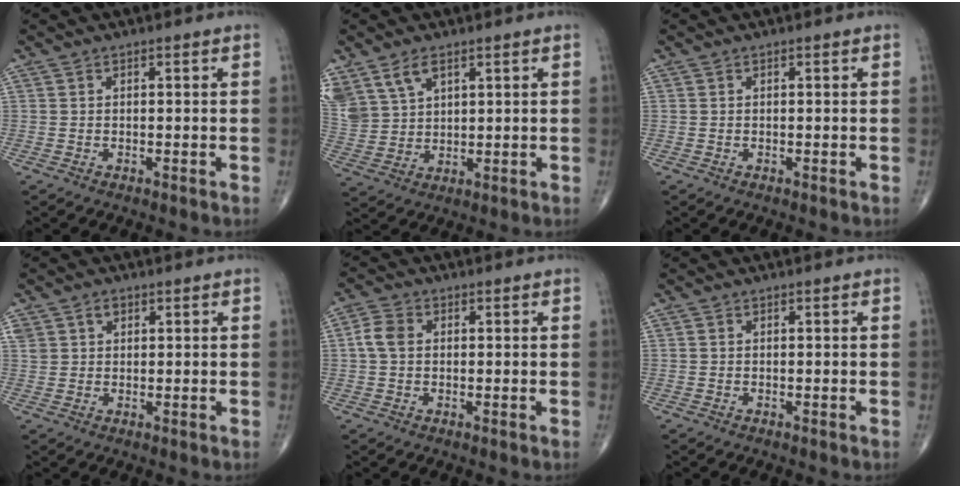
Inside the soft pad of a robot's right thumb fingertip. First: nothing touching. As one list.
[{"total": 10.5, "force": [5.9, 6.5, 5.7], "torque": [-0.125, -0.005, 0.131]}, {"total": 0.0}, {"total": 3.2, "force": [1.5, 2.5, 1.3], "torque": [-0.015, -0.003, 0.032]}, {"total": 4.0, "force": [0.4, 3.0, 2.7], "torque": [-0.057, 0.011, 0.002]}, {"total": 0.0}]